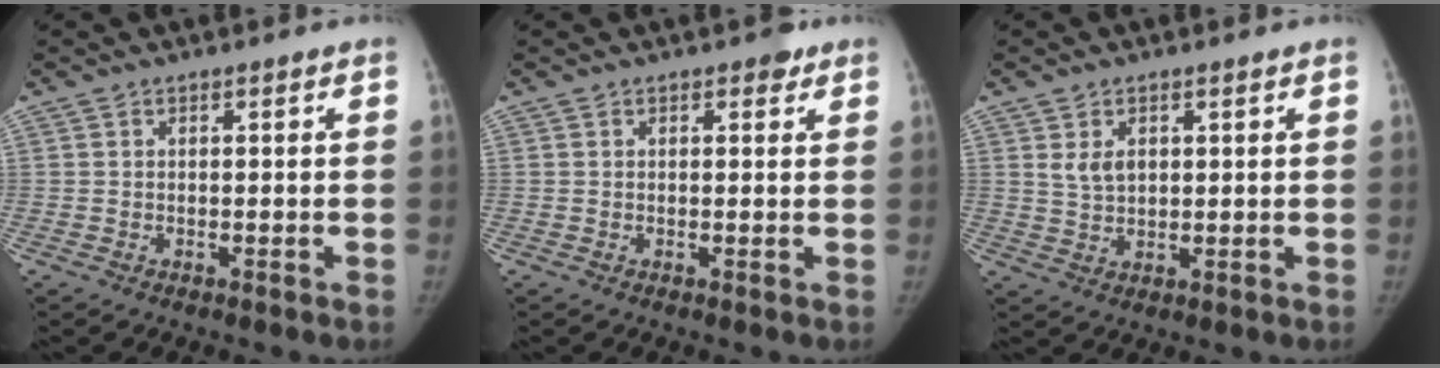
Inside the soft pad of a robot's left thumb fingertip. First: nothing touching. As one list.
[{"total": 1.7, "force": [1.1, 1.1, 0.8], "torque": [0.002, -0.003, 0.009]}, {"total": 3.9, "force": [1.5, 2.4, 2.7], "torque": [-0.041, -0.009, 0.033]}]